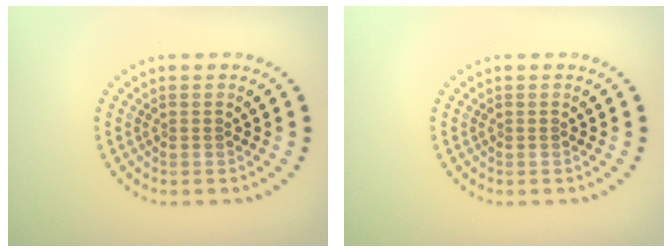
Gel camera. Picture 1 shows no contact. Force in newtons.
{"total": 0.0}